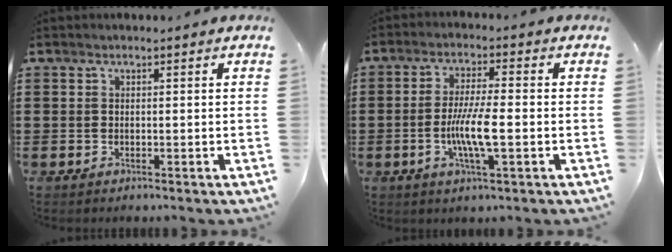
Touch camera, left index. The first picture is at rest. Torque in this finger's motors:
{"motor_torque": [0.57, 0.06, 0.71, 0.10]}